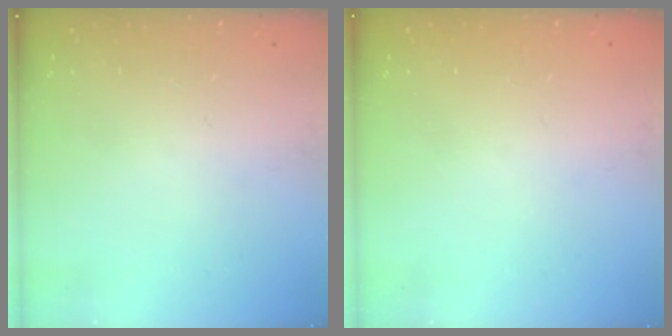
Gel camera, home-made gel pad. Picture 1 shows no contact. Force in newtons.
{"total": 0.0}